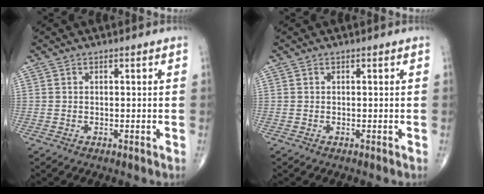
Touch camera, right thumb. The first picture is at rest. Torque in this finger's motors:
{"motor_torque": [0.00, 0.00, 0.00, 0.00, 0.00]}